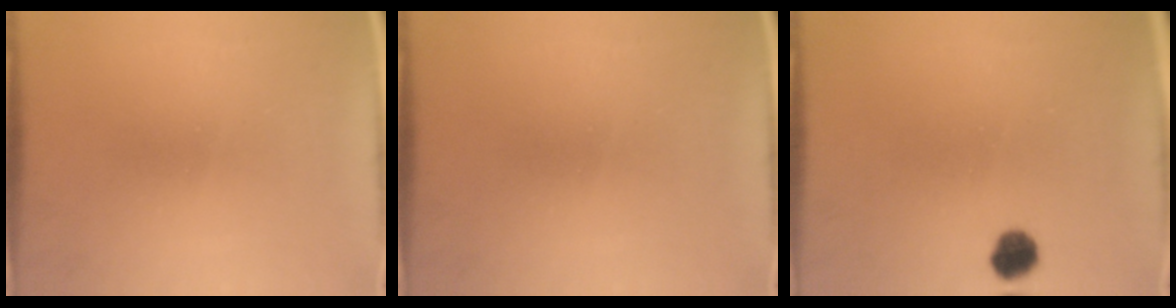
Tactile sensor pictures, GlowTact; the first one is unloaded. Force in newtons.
{"total": 0.0}
{"total": 4.1}